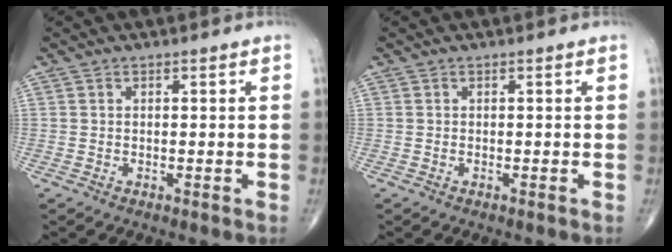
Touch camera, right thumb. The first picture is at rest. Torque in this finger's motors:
{"motor_torque": [0.83, -0.03, -0.12, 0.12, 0.06]}